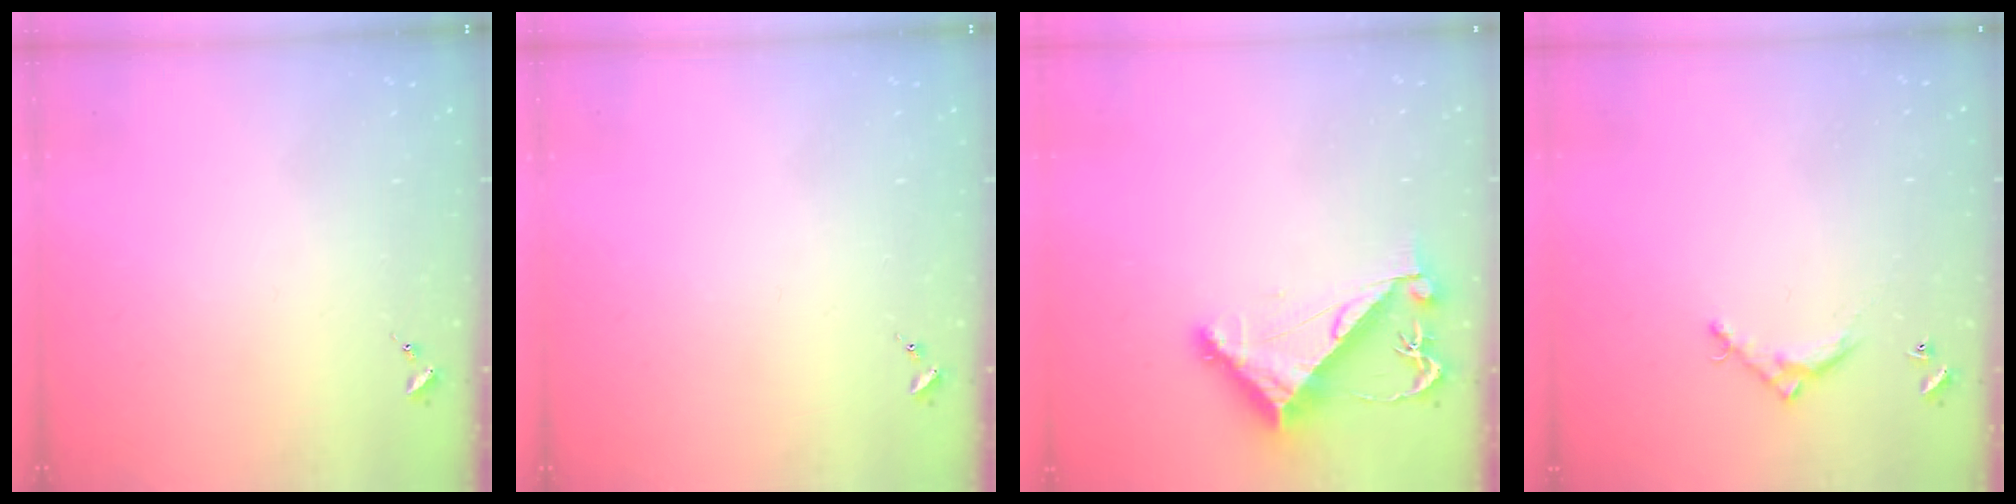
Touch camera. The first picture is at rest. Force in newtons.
{"total": 0.0}
{"total": 8.0, "press": 8.0, "slide": 0.7}
{"total": 5.5, "press": 5.5, "slide": 0.3}